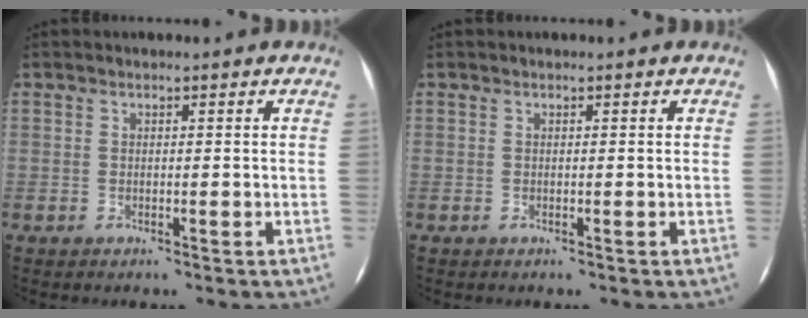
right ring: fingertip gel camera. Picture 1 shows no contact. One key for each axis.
{"total": 0.0}